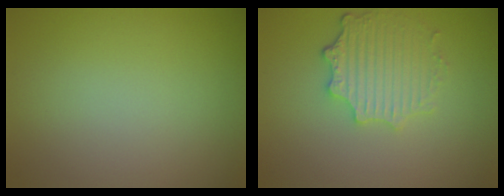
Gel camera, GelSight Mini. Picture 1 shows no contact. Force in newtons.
{"total": 4.1, "press": 3.3, "slide": 2.4}